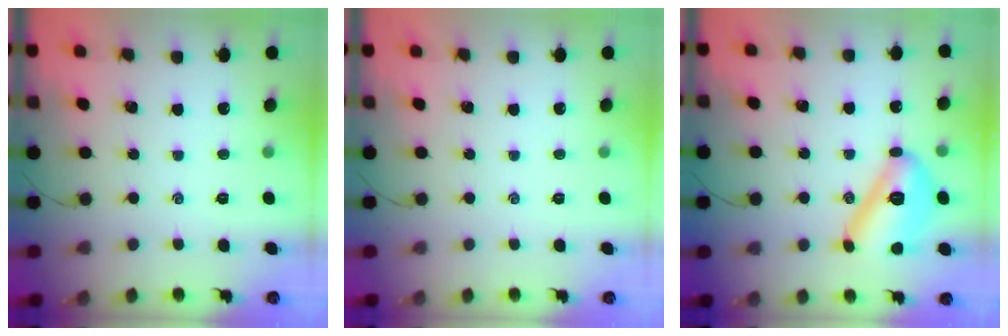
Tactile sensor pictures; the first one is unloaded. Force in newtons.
{"total": 0.0}
{"total": 14.9, "press": 14.9, "slide": 1.0}